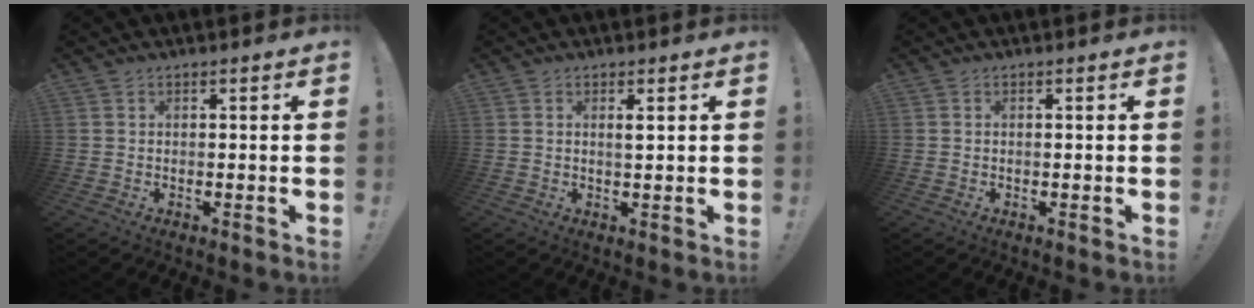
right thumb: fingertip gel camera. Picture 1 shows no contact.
{"total": 1.4, "force": [0.5, -0.1, 1.3], "torque": [-0.018, -0.006, 0.005]}
{"total": 0.0}